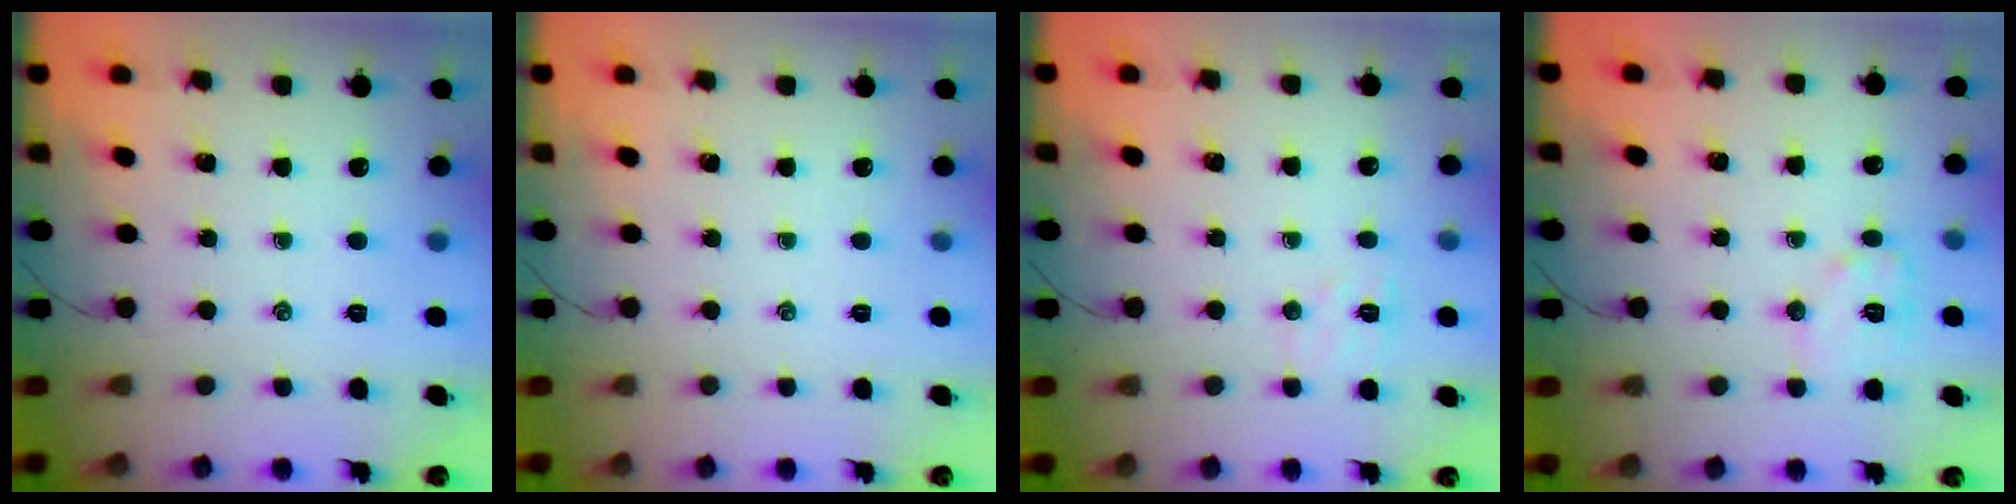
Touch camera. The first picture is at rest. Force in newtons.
{"total": 0.0}
{"total": 6.0, "press": 5.9, "slide": 1.4}
{"total": 8.7, "press": 8.6, "slide": 0.3}